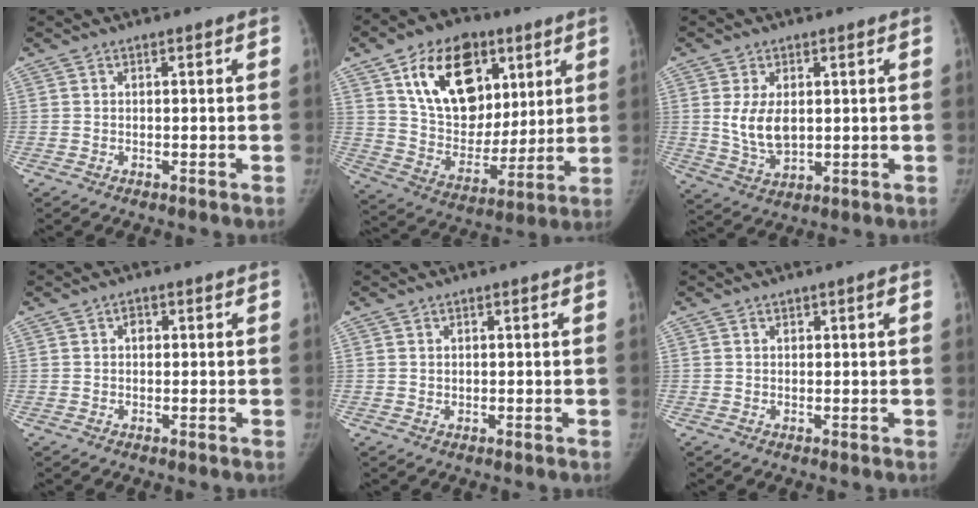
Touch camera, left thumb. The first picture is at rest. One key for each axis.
{"total": 22.2, "fx": 9.6, "fy": 14.9, "fz": 13.4, "tx": -0.179, "ty": -0.031, "tz": 0.166}
{"total": 7.4, "fx": 1.0, "fy": 4.4, "fz": 5.8, "tx": -0.100, "ty": -0.012, "tz": 0.031}
{"total": 1.6, "fx": 0.4, "fy": 1.2, "fz": 1.0, "tx": -0.009, "ty": 0.003, "tz": 0.002}
{"total": 0.7, "fx": 0.3, "fy": 0.6, "fz": 0.2, "tx": 0.004, "ty": -0.001, "tz": 0.005}
{"total": 1.3, "fx": 0.5, "fy": 0.7, "fz": 0.9, "tx": -0.005, "ty": 0.000, "tz": 0.009}